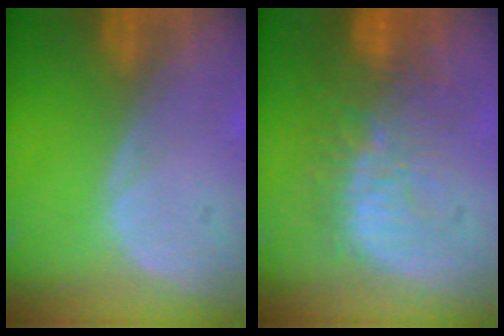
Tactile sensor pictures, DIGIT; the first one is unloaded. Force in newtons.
{"total": 11.3, "press": 9.9, "slide": 5.3}